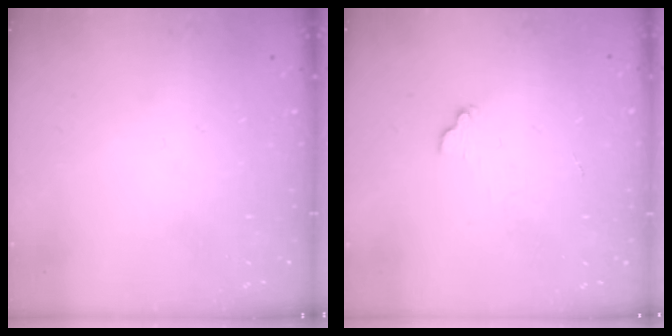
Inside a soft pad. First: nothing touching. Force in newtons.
{"total": 4.5, "press": 4.5, "slide": 0.2}